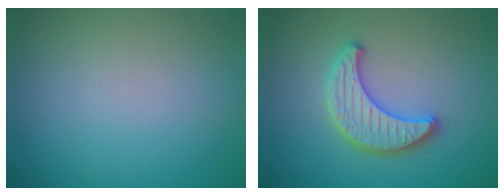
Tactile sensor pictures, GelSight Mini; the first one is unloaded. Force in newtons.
{"total": 3.8, "press": 3.7, "slide": 0.9}